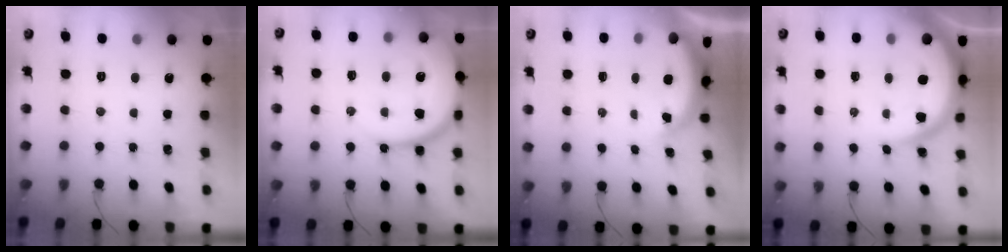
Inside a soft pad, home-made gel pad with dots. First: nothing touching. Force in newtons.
{"total": 16.4, "press": 16.3, "slide": 1.6}
{"total": 4.9, "press": 4.9, "slide": 0.6}
{"total": 12.2, "press": 12.1, "slide": 1.1}